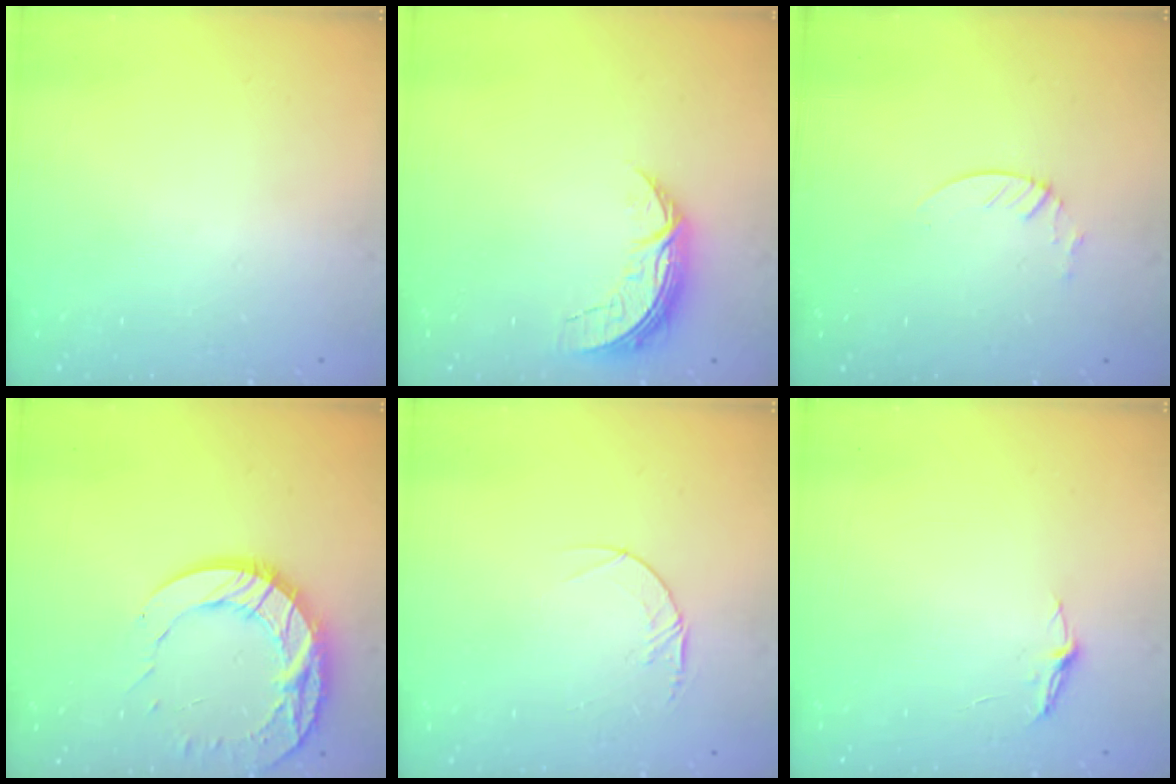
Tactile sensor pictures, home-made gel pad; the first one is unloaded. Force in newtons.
{"total": 7.2, "press": 7.1, "slide": 0.5}
{"total": 1.9, "press": 1.9, "slide": 0.2}
{"total": 14.8, "press": 14.7, "slide": 1.1}
{"total": 4.6, "press": 4.6, "slide": 0.4}
{"total": 3.7, "press": 3.7, "slide": 0.4}